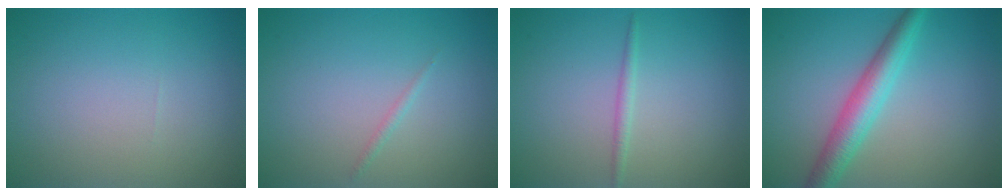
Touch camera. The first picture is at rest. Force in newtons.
{"total": 0.6, "press": 0.6, "slide": 0.0}
{"total": 1.0, "press": 1.0, "slide": 0.0}
{"total": 4.3, "press": 4.3, "slide": 0.0}